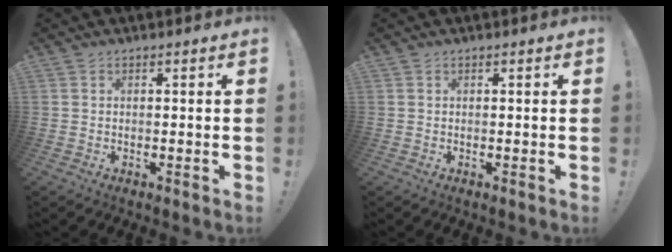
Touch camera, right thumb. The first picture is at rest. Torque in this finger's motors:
{"motor_torque": [0.09, 0.08, -0.02, 0.02, -0.05]}